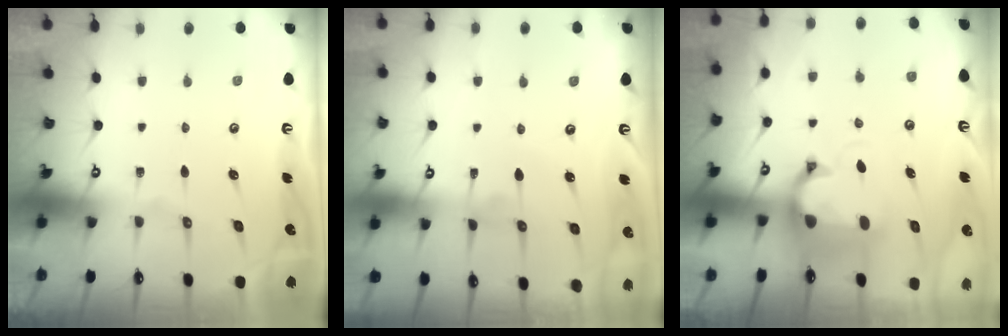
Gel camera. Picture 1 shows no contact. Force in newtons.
{"total": 2.7, "press": 2.7, "slide": 0.1}
{"total": 1.6, "press": 0.9, "slide": 1.4}